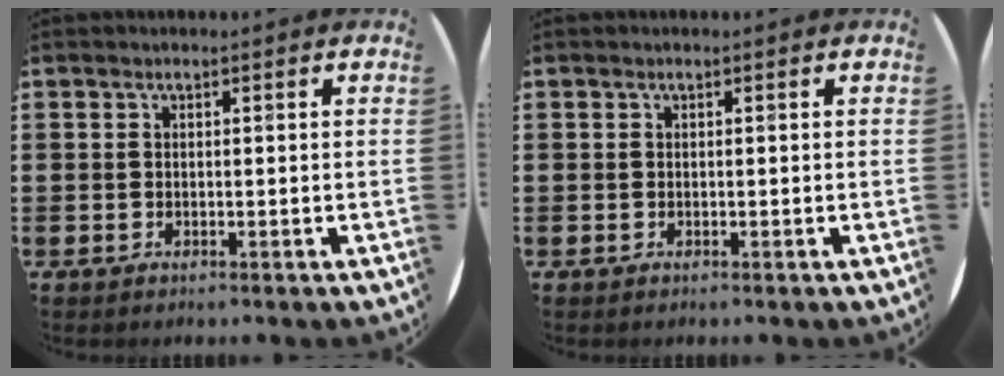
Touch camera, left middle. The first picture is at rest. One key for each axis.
{"total": 0.0}